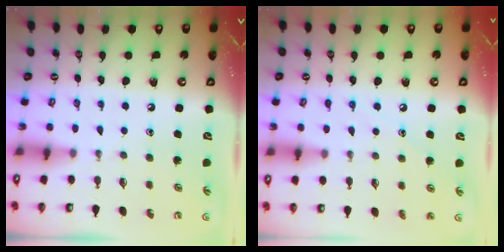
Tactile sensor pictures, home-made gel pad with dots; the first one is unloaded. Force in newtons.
{"total": 6.5, "press": 6.4, "slide": 0.8}